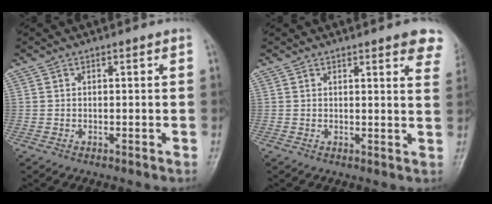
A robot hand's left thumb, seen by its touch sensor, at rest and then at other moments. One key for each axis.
{"total": 7.7, "fx": 5.5, "fy": 1.8, "fz": 5.0, "tx": -0.035, "ty": -0.020, "tz": 0.050}